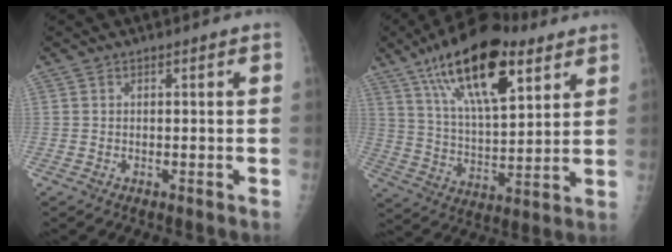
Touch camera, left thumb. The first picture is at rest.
{"total": 21.4, "force": [11.5, 8.6, 15.9], "torque": [-0.243, -0.034, 0.200]}